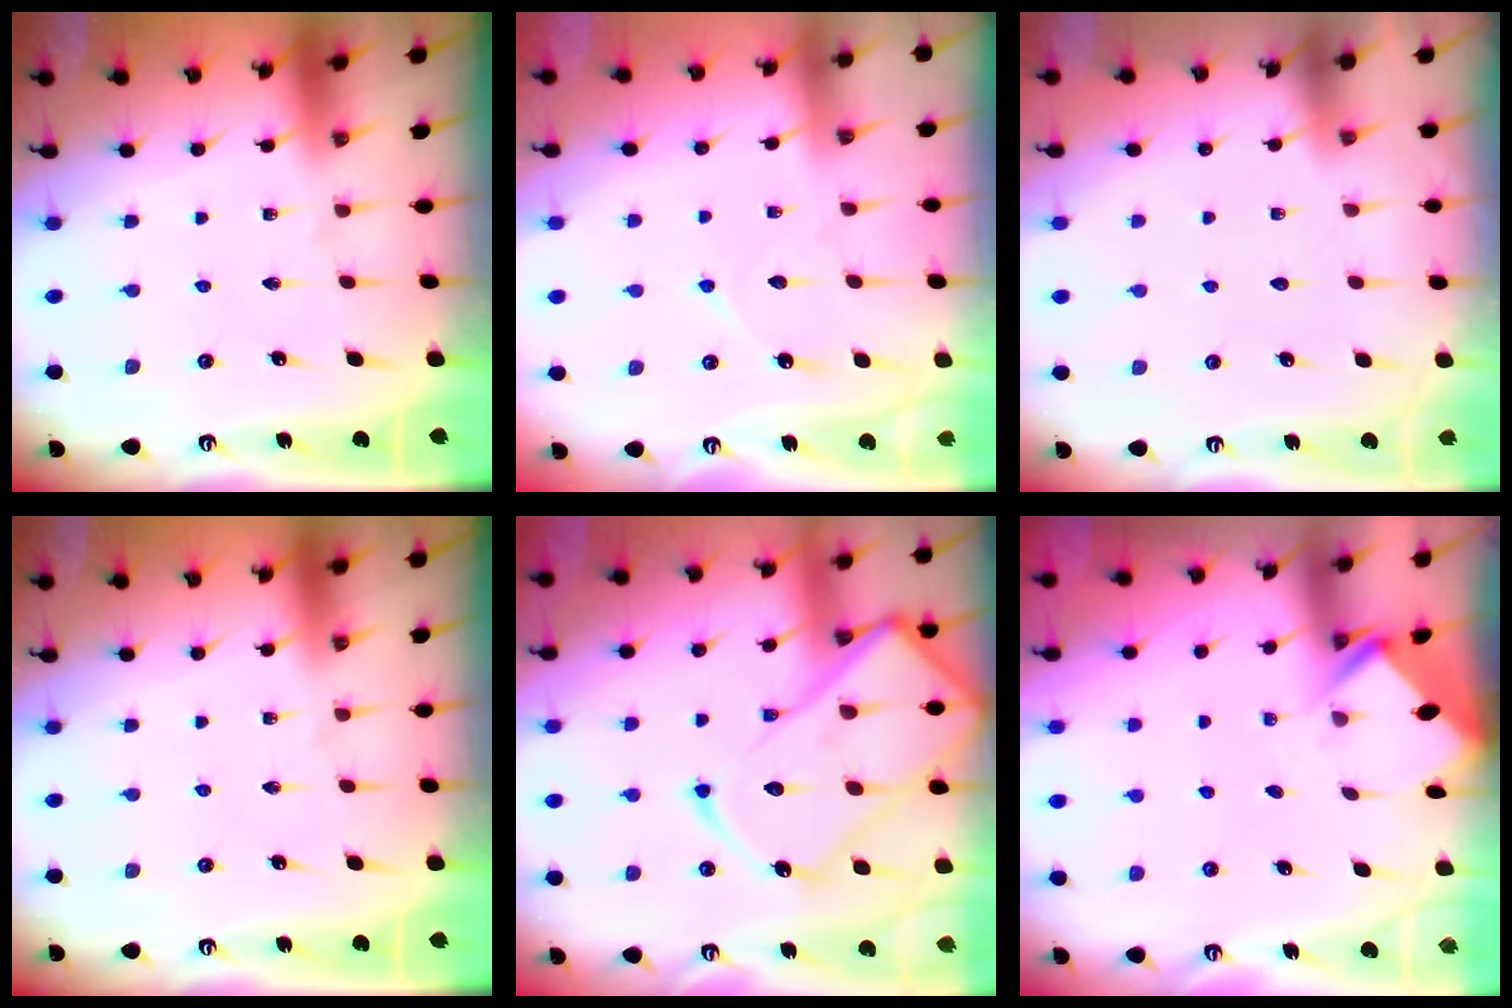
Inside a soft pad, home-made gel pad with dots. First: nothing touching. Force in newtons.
{"total": 4.6, "press": 4.5, "slide": 0.7}
{"total": 1.0, "press": 1.0, "slide": 0.0}
{"total": 0.0}
{"total": 22.0, "press": 21.9, "slide": 1.9}
{"total": 2.5, "press": 2.5, "slide": 0.2}